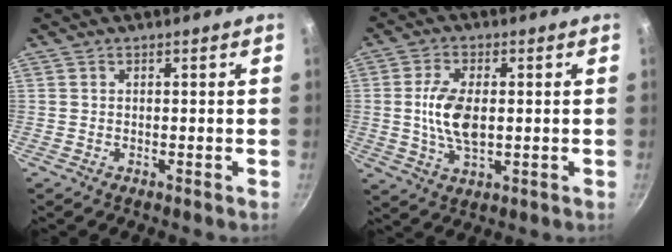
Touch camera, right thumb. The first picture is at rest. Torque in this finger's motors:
{"motor_torque": [1.47, 1.17, 1.04, -0.93, 0.10]}